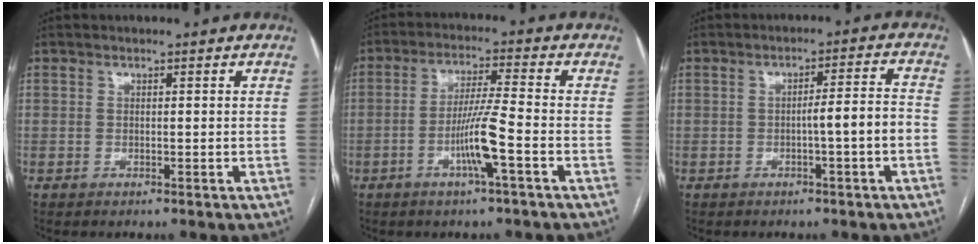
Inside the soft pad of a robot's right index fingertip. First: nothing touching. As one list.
[{"total": 7.4, "force": [-2.7, -0.6, 6.9], "torque": [-0.134, -0.002, -0.052]}, {"total": 5.0, "force": [-1.6, -0.3, 4.8], "torque": [-0.067, 0.014, -0.022]}]